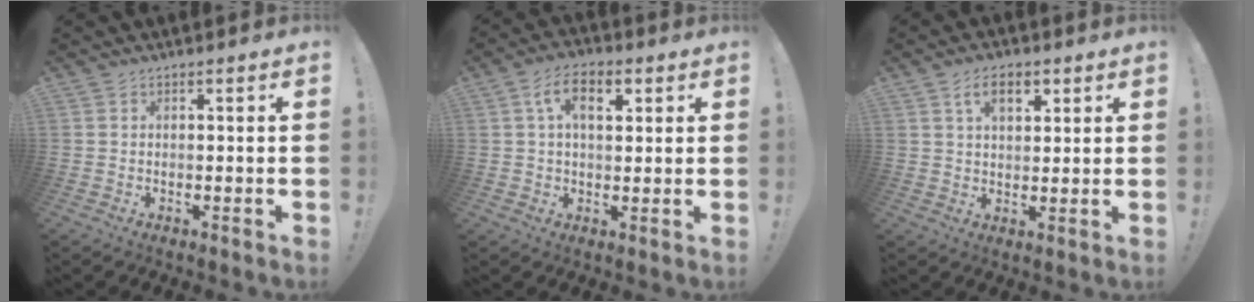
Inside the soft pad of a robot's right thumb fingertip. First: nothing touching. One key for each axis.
{"total": 8.8, "fx": 2.8, "fy": 5.0, "fz": 6.7, "tx": -0.104, "ty": 0.007, "tz": 0.047}
{"total": 7.2, "fx": 3.3, "fy": 4.1, "fz": 5.0, "tx": -0.075, "ty": 0.002, "tz": 0.057}